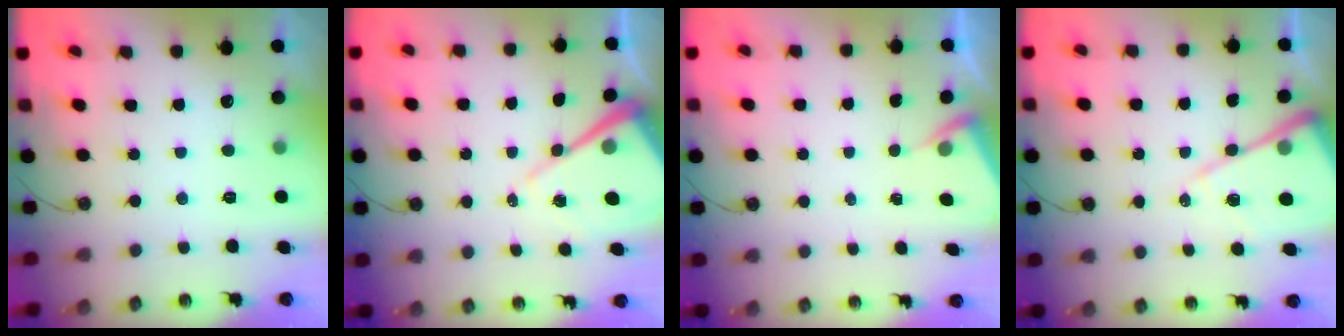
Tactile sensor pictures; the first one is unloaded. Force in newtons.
{"total": 12.3, "press": 12.2, "slide": 1.0}
{"total": 2.9, "press": 2.9, "slide": 0.4}
{"total": 14.5, "press": 14.4, "slide": 1.4}